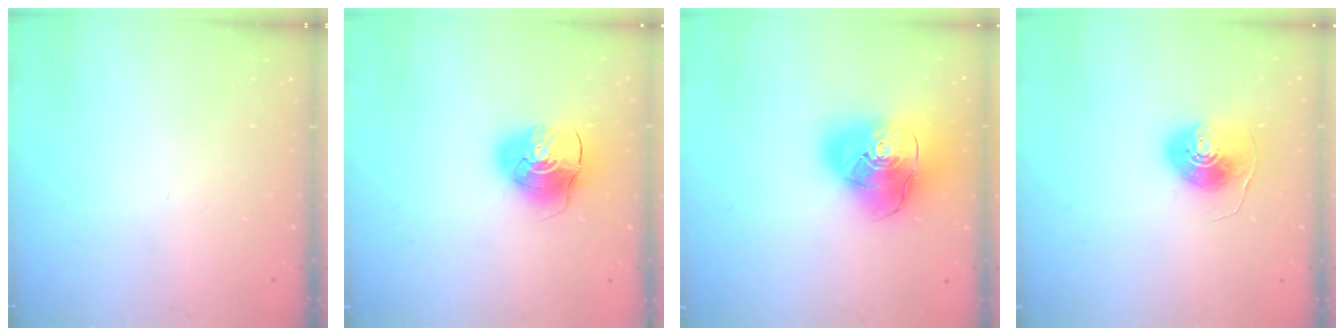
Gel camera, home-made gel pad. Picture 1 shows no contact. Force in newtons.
{"total": 8.9, "press": 8.9, "slide": 1.2}
{"total": 22.5, "press": 22.3, "slide": 3.4}
{"total": 8.1, "press": 8.1, "slide": 0.3}